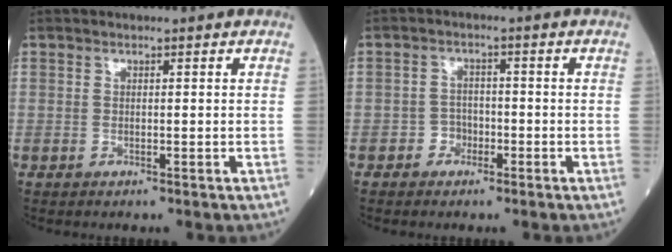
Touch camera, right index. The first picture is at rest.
{"total": 2.4, "force": [-1.3, 2.0, 0.6], "torque": [-0.005, 0.011, -0.025]}